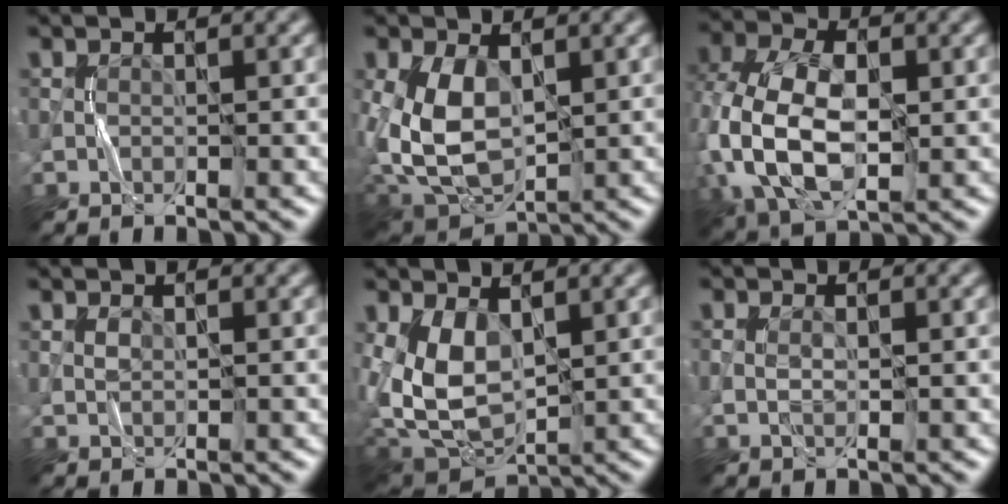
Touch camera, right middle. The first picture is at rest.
{"total": 9.2, "force": [0.8, 5.9, 7.1], "torque": [-0.174, -0.012, 0.023]}
{"total": 11.5, "force": [-0.8, 7.4, 8.7], "torque": [-0.203, -0.001, -0.021]}
{"total": 1.0, "force": [0.3, 0.6, 0.8], "torque": [-0.018, -0.001, 0.010]}
{"total": 8.3, "force": [1.2, 5.1, 6.5], "torque": [-0.149, -0.013, 0.026]}
{"total": 1.4, "force": [0.1, 0.7, 1.2], "torque": [-0.028, -0.001, 0.002]}